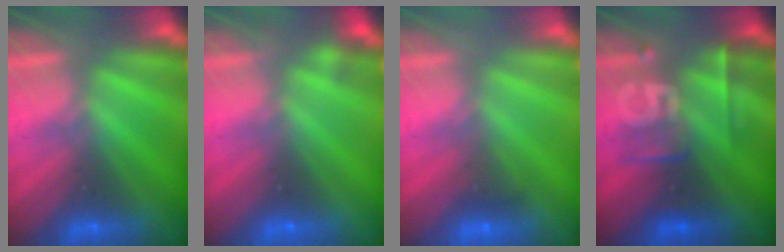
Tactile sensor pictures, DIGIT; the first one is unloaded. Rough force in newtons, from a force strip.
{"total": 2.1}
{"total": 1.8}
{"total": 2.4}